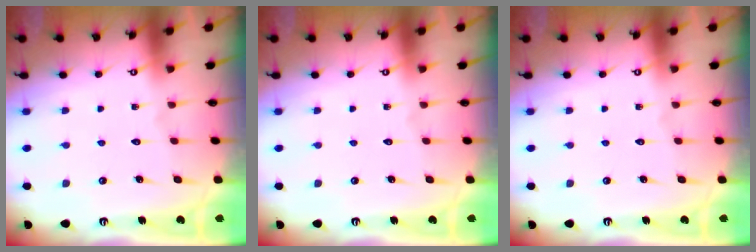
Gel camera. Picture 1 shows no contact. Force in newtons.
{"total": 0.0}
{"total": 0.0}